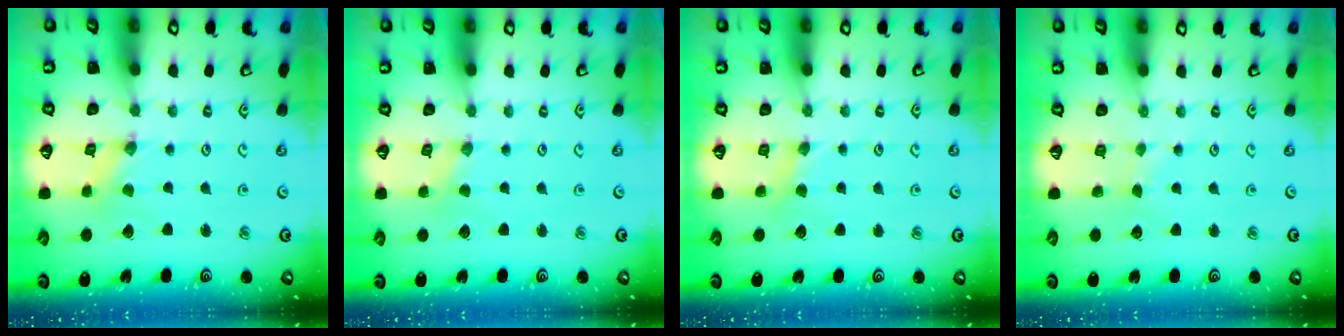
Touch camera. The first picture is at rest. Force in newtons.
{"total": 0.0}
{"total": 1.9, "press": 1.9, "slide": 0.4}
{"total": 1.2, "press": 1.2, "slide": 0.2}